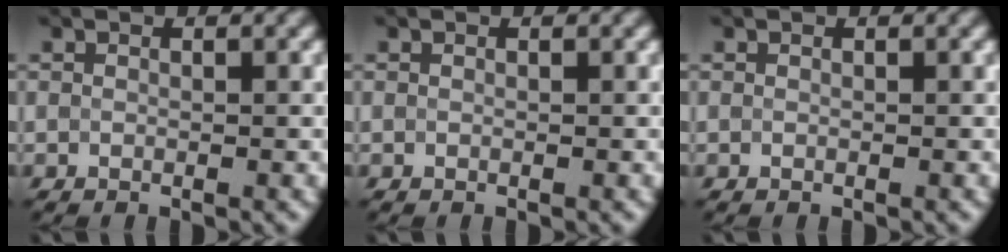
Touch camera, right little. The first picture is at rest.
{"total": 0.0}
{"total": 0.0}